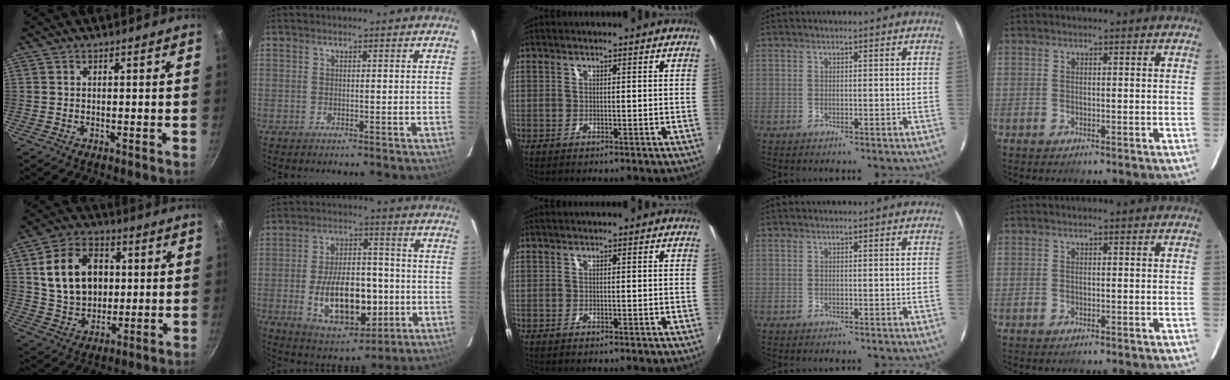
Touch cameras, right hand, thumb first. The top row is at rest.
{"thumb": {"total": 16.0, "force": [2.8, 11.9, 10.4], "torque": [-0.158, 0.005, 0.053]}, "index": {"total": 17.3, "force": [-3.7, 9.1, 14.2], "torque": [-0.261, 0.004, -0.036]}}